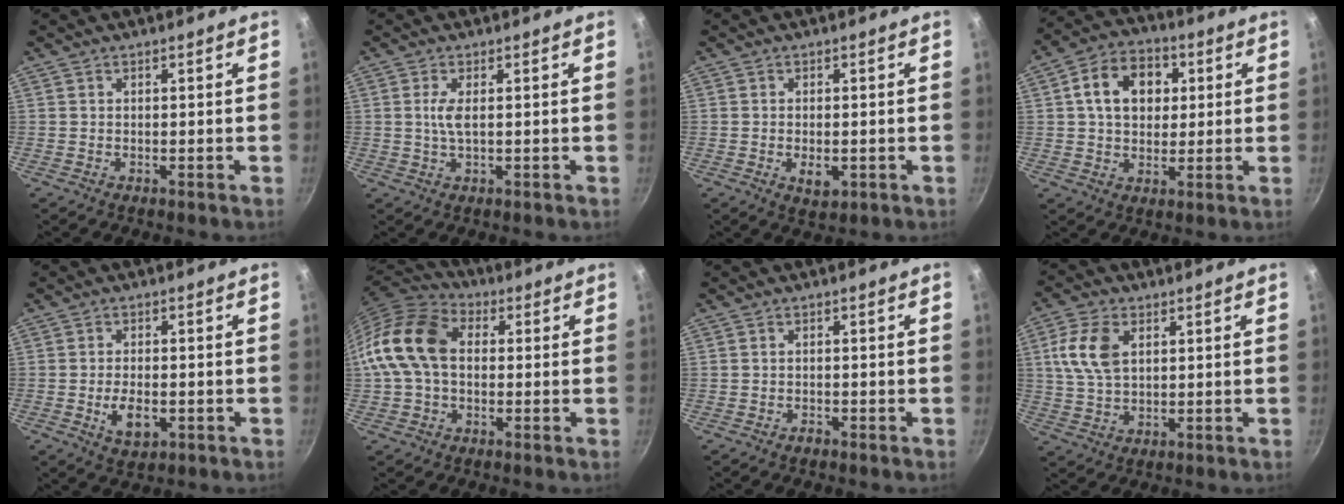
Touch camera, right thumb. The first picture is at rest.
{"total": 2.9, "force": [0.3, 0.7, 2.8], "torque": [-0.066, 0.000, 0.006]}
{"total": 3.7, "force": [-0.9, 1.9, 3.0], "torque": [-0.046, -0.004, -0.009]}
{"total": 11.9, "force": [2.7, 8.9, 7.5], "torque": [-0.096, 0.014, 0.033]}
{"total": 5.8, "force": [-1.5, 3.1, 4.6], "torque": [-0.076, 0.001, -0.021]}
{"total": 14.7, "force": [0.8, 10.3, 10.4], "torque": [-0.179, 0.031, -0.003]}
{"total": 1.0, "force": [-0.8, 0.4, 0.4], "torque": [-0.008, 0.009, -0.014]}
{"total": 9.0, "force": [2.5, 5.5, 6.6], "torque": [-0.127, 0.001, 0.046]}